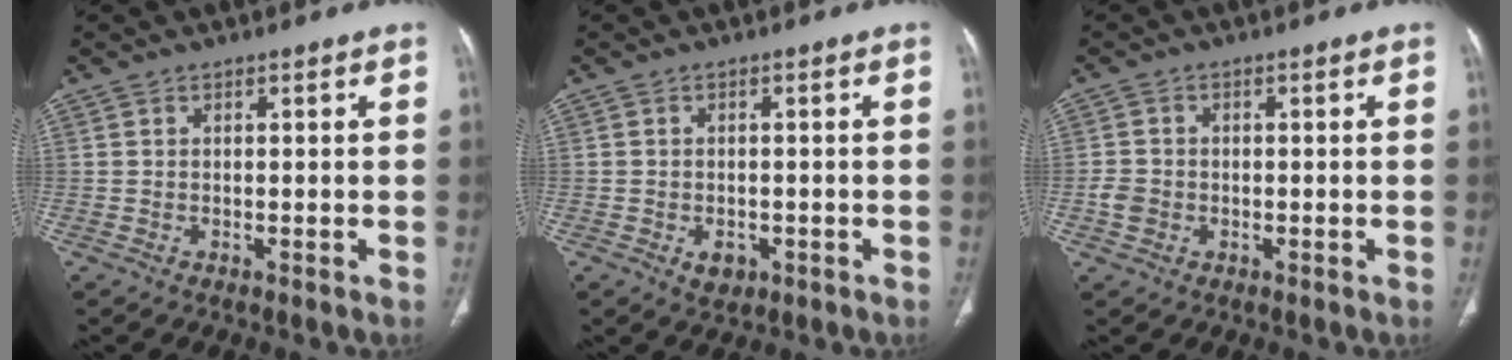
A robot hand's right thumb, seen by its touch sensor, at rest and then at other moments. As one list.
[{"total": 2.9, "force": [-1.2, 2.1, 1.7], "torque": [-0.017, 0.001, -0.010]}, {"total": 3.0, "force": [-0.8, 2.5, 1.4], "torque": [-0.019, 0.010, -0.015]}]